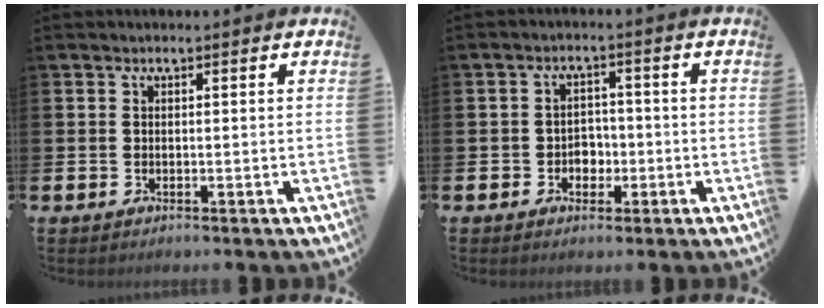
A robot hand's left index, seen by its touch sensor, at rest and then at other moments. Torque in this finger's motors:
{"motor_torque": [0.09, 0.13, 0.06, 0.01]}